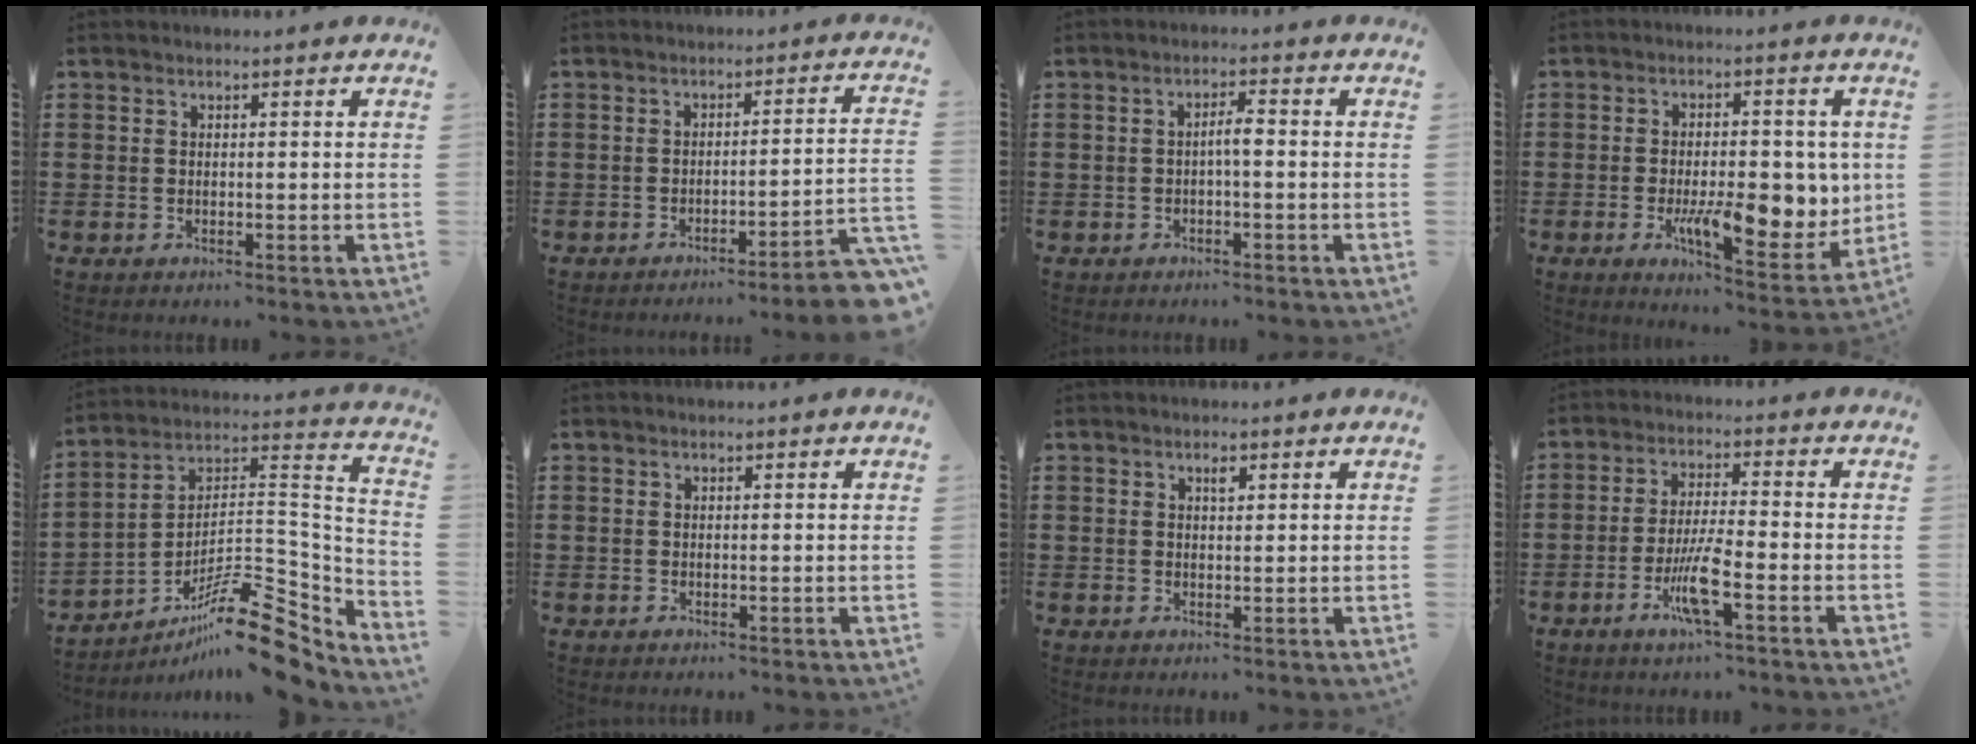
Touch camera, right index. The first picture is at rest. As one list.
[{"total": 4.2, "force": [-3.4, -0.5, 2.4], "torque": [-0.043, -0.022, -0.069]}, {"total": 2.5, "force": [-0.4, 0.5, 2.4], "torque": [-0.046, 0.004, -0.010]}, {"total": 11.2, "force": [-1.7, 4.7, 10.0], "torque": [-0.136, -0.015, -0.027]}, {"total": 14.4, "force": [-10.3, 3.7, 9.4], "torque": [-0.136, 0.034, -0.184]}, {"total": 0.0}, {"total": 1.2, "force": [0.6, 0.5, 0.9], "torque": [-0.011, 0.000, 0.009]}, {"total": 7.1, "force": [-3.1, 0.7, 6.3], "torque": [-0.136, -0.015, -0.062]}]